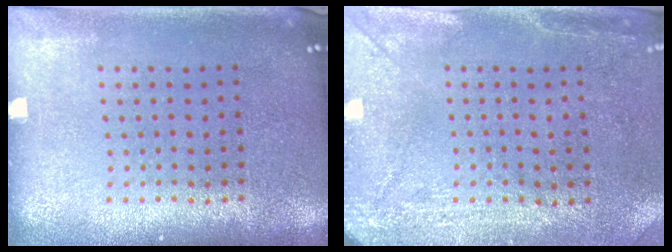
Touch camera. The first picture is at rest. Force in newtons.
{"total": 3.0, "press": 2.4, "slide": 1.9}